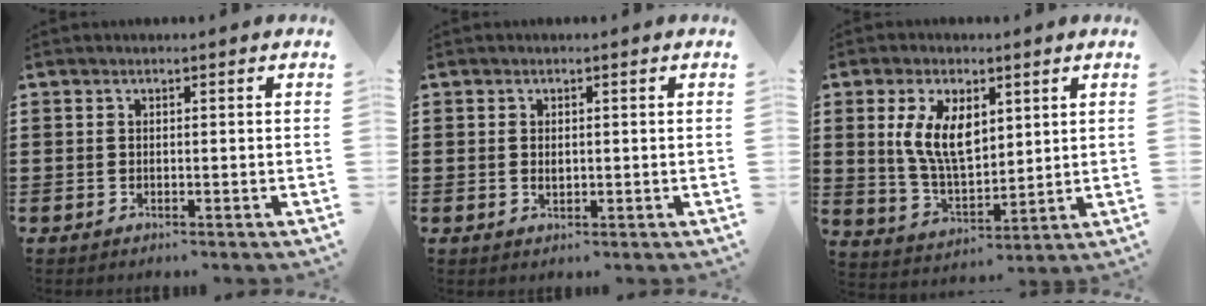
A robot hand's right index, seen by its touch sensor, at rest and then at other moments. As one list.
[{"total": 1.1, "force": [0.1, 0.7, 0.8], "torque": [-0.017, 0.008, 0.000]}, {"total": 8.8, "force": [2.7, 4.6, 7.0], "torque": [-0.151, 0.010, 0.049]}]